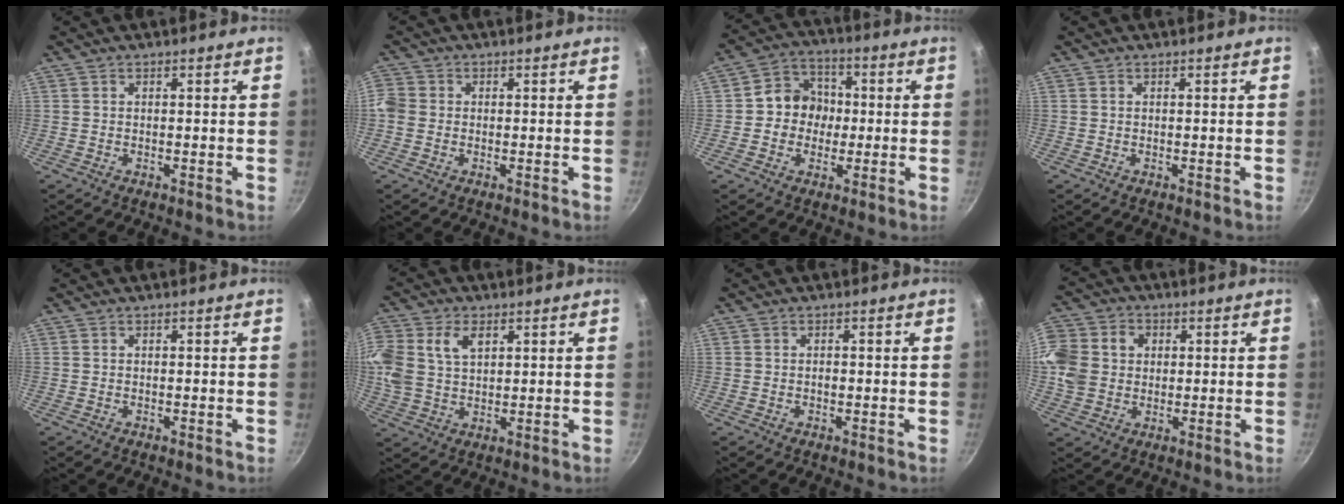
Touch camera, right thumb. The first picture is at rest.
{"total": 3.7, "force": [-0.3, 3.3, 1.8], "torque": [-0.038, 0.008, -0.010]}
{"total": 9.6, "force": [-0.4, 8.4, 4.8], "torque": [-0.036, 0.026, -0.020]}
{"total": 0.0}
{"total": 0.0}
{"total": 14.3, "force": [4.5, 9.6, 9.6], "torque": [-0.237, 0.011, 0.087]}
{"total": 0.8, "force": [-0.1, 0.5, 0.6], "torque": [-0.008, 0.000, -0.003]}
{"total": 17.0, "force": [2.4, 14.1, 9.2], "torque": [-0.229, 0.037, 0.048]}